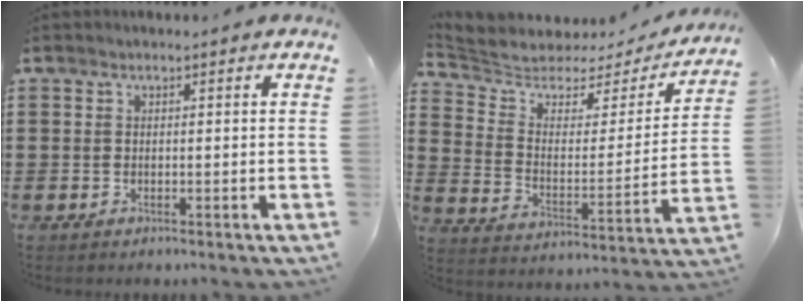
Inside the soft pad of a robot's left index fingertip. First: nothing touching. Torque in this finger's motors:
{"motor_torque": [1.18, -0.95, 0.03, -0.02]}